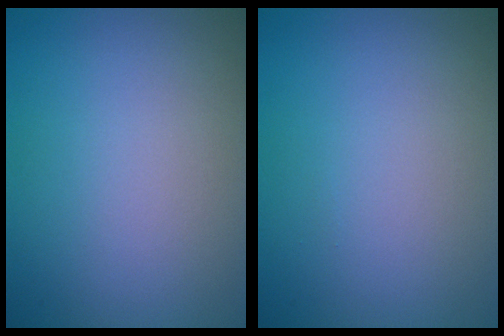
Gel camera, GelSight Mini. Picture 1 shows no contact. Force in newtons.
{"total": 0.0}